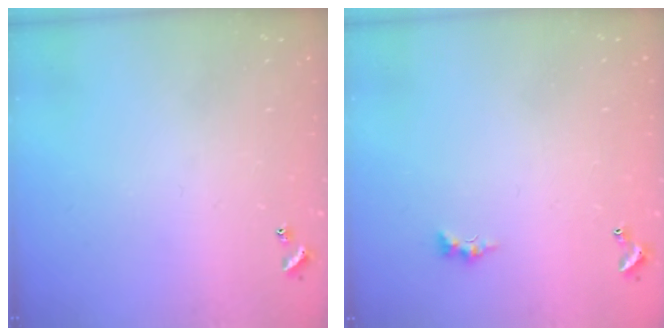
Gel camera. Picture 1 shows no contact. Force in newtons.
{"total": 0.0}